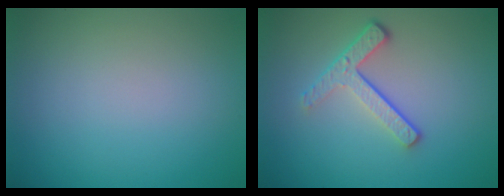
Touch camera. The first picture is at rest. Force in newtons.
{"total": 3.5, "press": 2.5, "slide": 2.5}